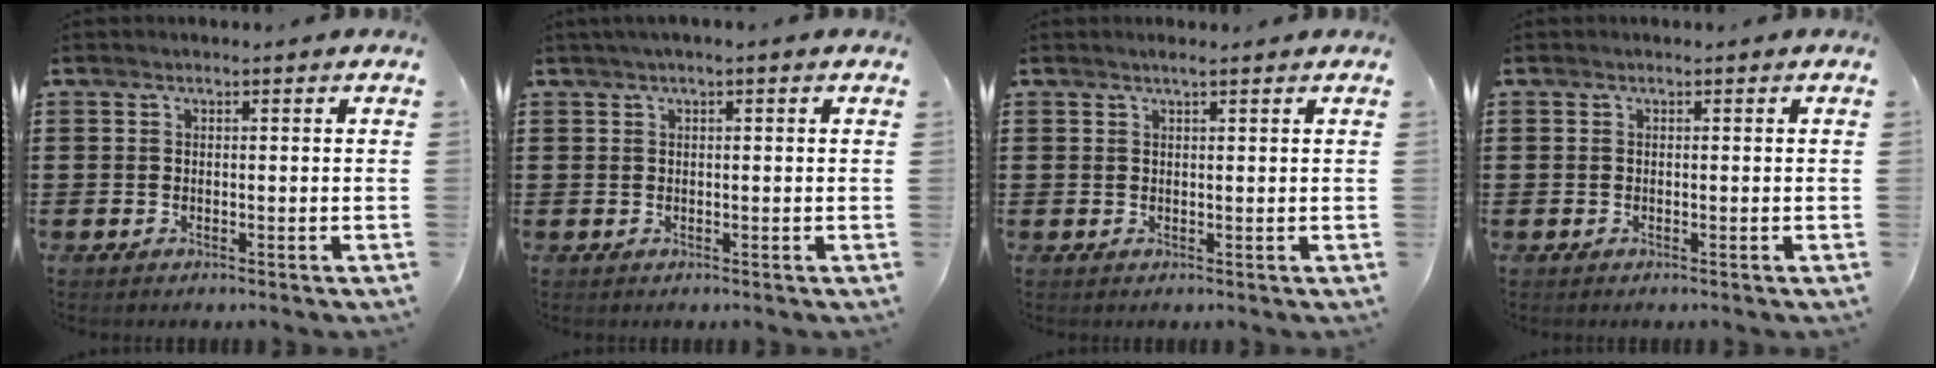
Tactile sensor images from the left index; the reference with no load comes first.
{"total": 1.1, "force": [0.4, 0.0, 1.0], "torque": [-0.018, 0.000, 0.008]}
{"total": 1.3, "force": [1.1, 0.0, 0.8], "torque": [-0.016, -0.001, 0.020]}
{"total": 0.0}